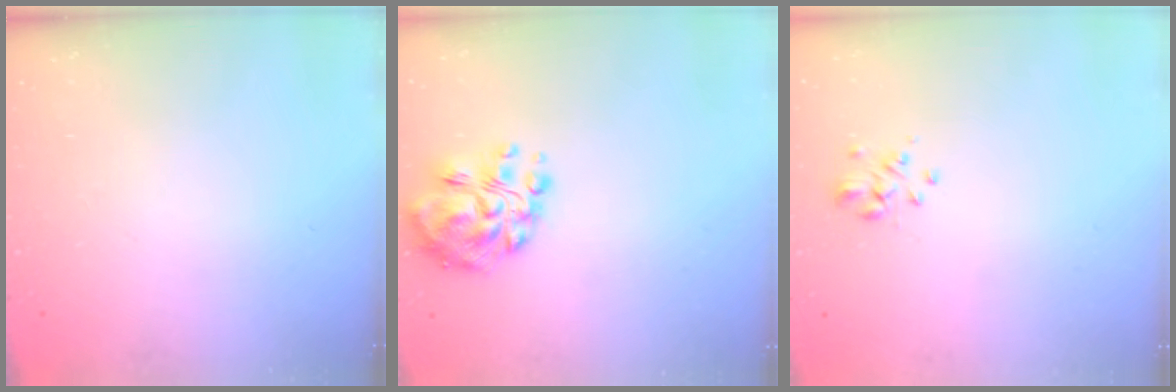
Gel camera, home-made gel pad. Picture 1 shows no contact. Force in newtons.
{"total": 11.0, "press": 10.7, "slide": 2.4}
{"total": 2.3, "press": 1.9, "slide": 1.2}